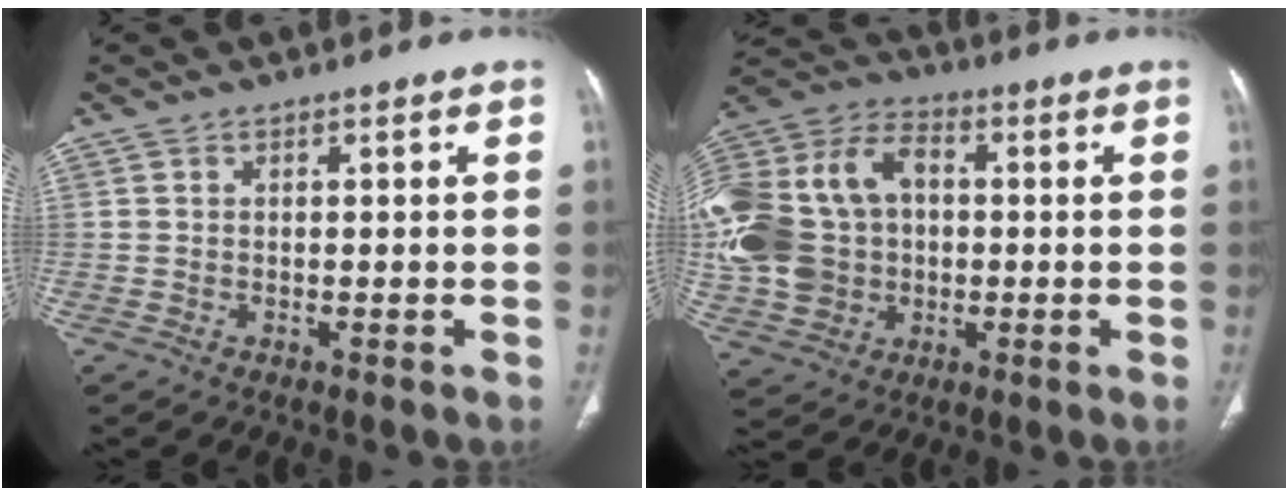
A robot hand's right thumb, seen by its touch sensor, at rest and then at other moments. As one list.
[{"total": 24.6, "force": [0.8, 18.9, 15.7], "torque": [-0.357, 0.037, 0.024]}]